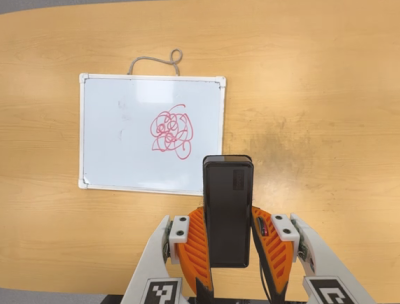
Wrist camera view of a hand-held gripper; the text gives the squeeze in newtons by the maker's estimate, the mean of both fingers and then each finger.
{"total": 3.9, "left": 2.6, "right": 5.1}